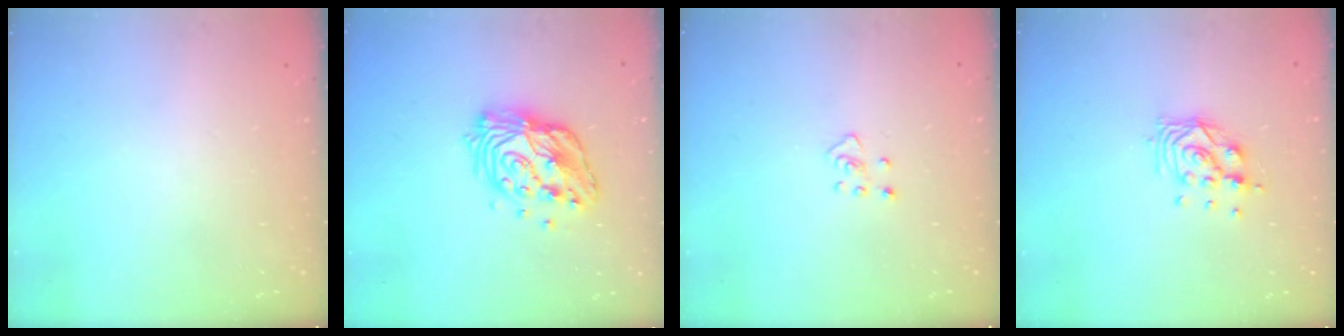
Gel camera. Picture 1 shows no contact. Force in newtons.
{"total": 14.7, "press": 14.6, "slide": 1.2}
{"total": 3.4, "press": 3.3, "slide": 0.6}
{"total": 9.3, "press": 9.3, "slide": 0.9}